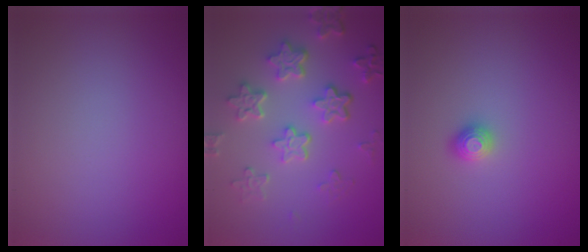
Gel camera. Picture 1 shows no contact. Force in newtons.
{"total": 5.6, "press": 4.3, "slide": 3.6}
{"total": 1.1, "press": 1.1, "slide": 0.3}